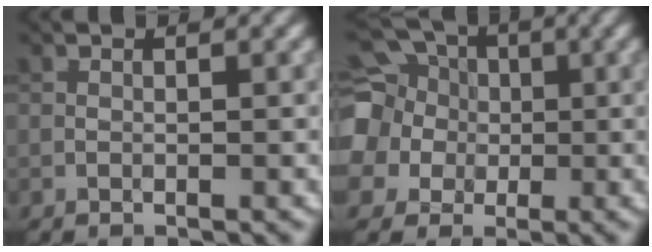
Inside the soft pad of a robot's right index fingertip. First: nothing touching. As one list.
[{"total": 11.6, "force": [2.2, 10.2, 5.2], "torque": [-0.140, 0.023, 0.006]}]